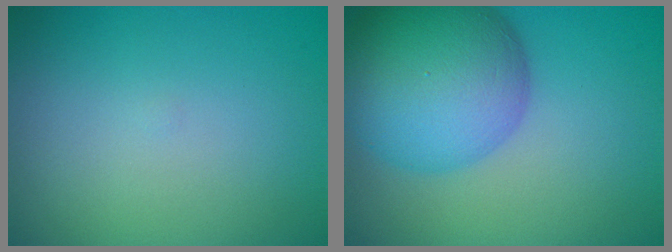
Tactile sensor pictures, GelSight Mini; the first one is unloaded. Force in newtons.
{"total": 10.8, "press": 10.8, "slide": 0.5}